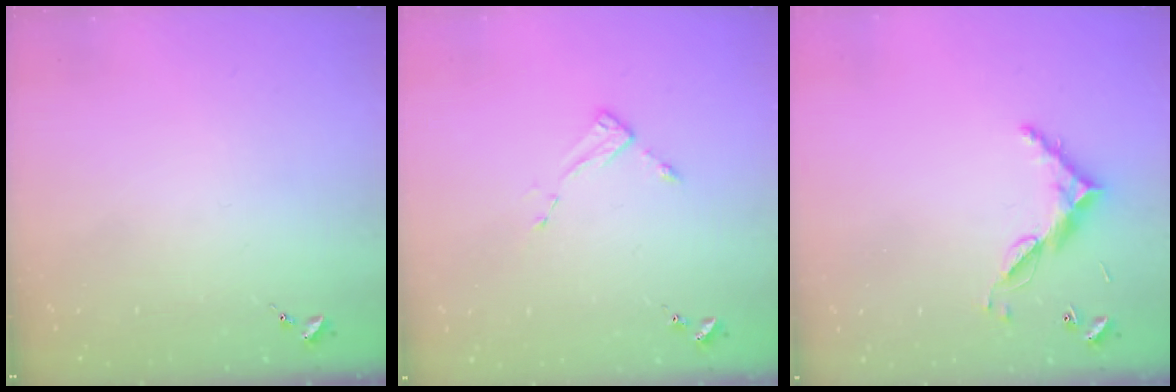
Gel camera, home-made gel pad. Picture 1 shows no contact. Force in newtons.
{"total": 2.7, "press": 2.7, "slide": 0.4}
{"total": 8.7, "press": 8.7, "slide": 0.5}